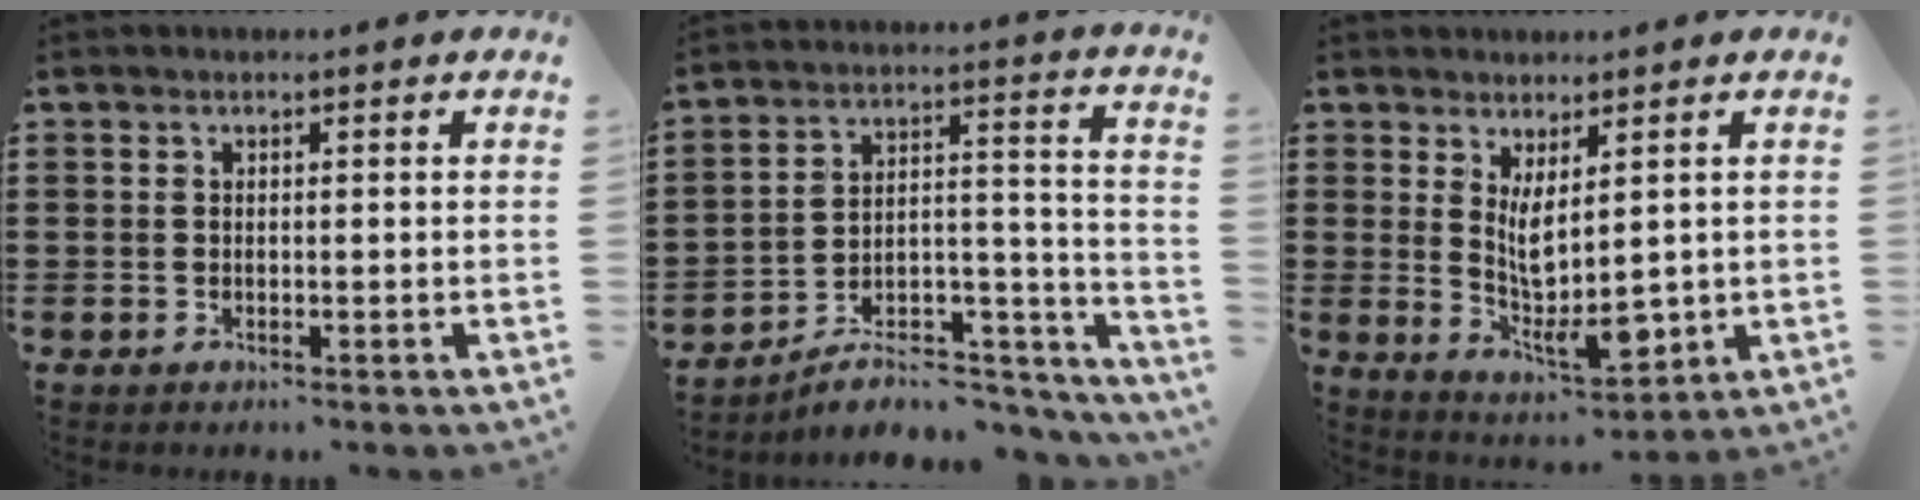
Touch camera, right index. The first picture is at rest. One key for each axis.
{"total": 7.4, "fx": -6.1, "fy": 2.8, "fz": 3.1, "tx": -0.042, "ty": 0.016, "tz": -0.113}
{"total": 6.9, "fx": 0.8, "fy": 2.5, "fz": 6.4, "tx": -0.129, "ty": -0.023, "tz": 0.012}